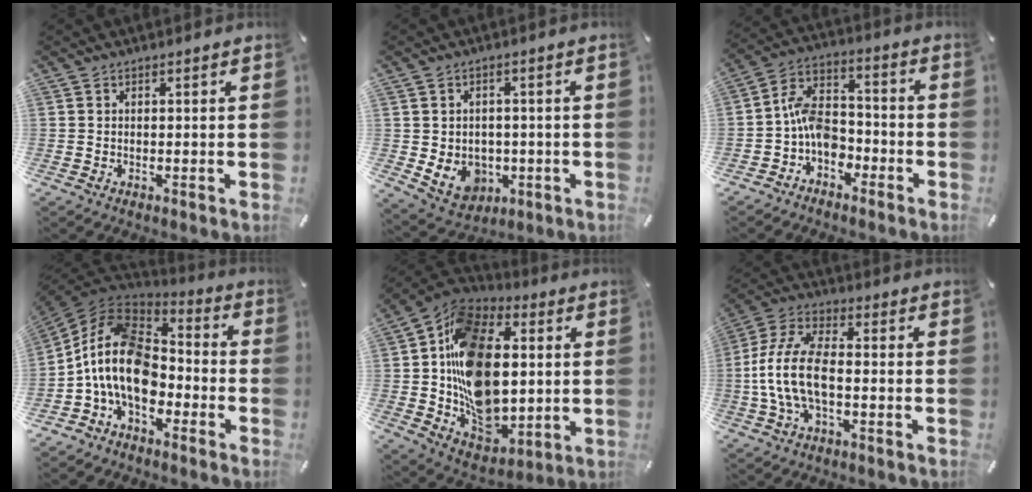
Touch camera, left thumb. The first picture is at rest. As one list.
[{"total": 7.4, "force": [-0.9, 6.8, 2.9], "torque": [-0.054, -0.002, -0.013]}, {"total": 8.9, "force": [-4.0, 6.5, 4.5], "torque": [-0.099, 0.023, -0.076]}, {"total": 17.2, "force": [-5.0, 11.6, 11.8], "torque": [-0.250, 0.023, -0.088]}, {"total": 22.3, "force": [1.4, 16.3, 15.2], "torque": [-0.277, -0.012, 0.029]}, {"total": 12.1, "force": [-2.4, 6.1, 10.2], "torque": [-0.225, -0.003, -0.045]}]